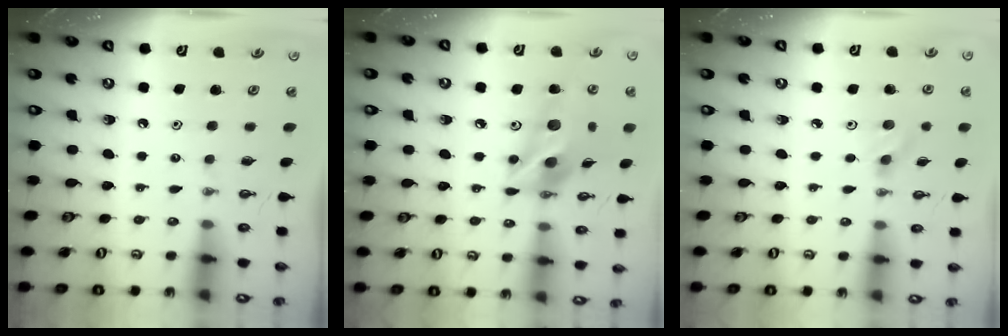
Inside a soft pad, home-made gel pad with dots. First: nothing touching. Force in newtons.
{"total": 14.7, "press": 14.7, "slide": 1.3}
{"total": 4.6, "press": 3.9, "slide": 2.3}